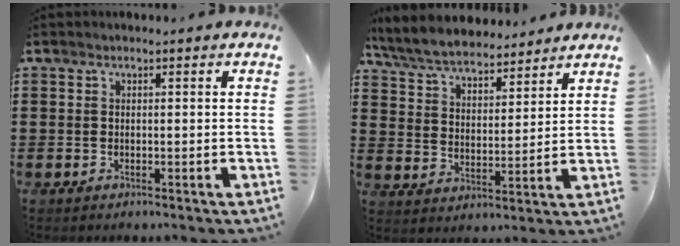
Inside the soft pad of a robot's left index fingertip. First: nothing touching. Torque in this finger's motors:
{"motor_torque": [1.03, -1.11, 0.33, 0.15]}